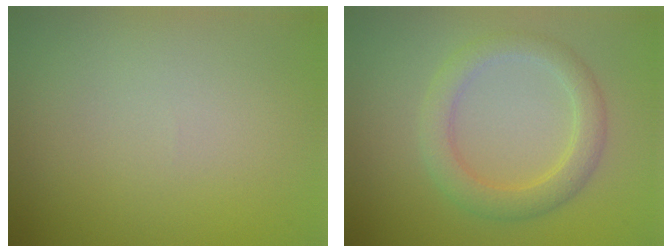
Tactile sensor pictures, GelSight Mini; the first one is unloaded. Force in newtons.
{"total": 3.4, "press": 3.4, "slide": 0.0}